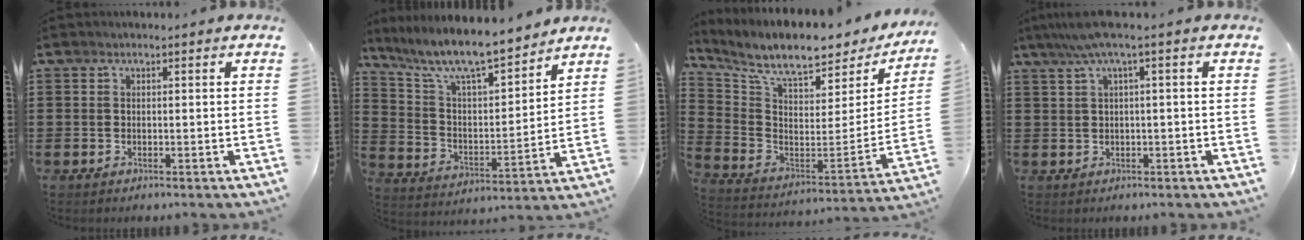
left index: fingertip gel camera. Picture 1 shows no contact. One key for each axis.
{"total": 9.3, "fx": 8.1, "fy": 1.3, "fz": 4.4, "tx": -0.120, "ty": -0.052, "tz": 0.137}
{"total": 9.0, "fx": 7.5, "fy": 1.8, "fz": 4.6, "tx": -0.116, "ty": -0.063, "tz": 0.126}
{"total": 4.1, "fx": 1.1, "fy": -0.1, "fz": 3.9, "tx": -0.076, "ty": -0.002, "tz": 0.019}